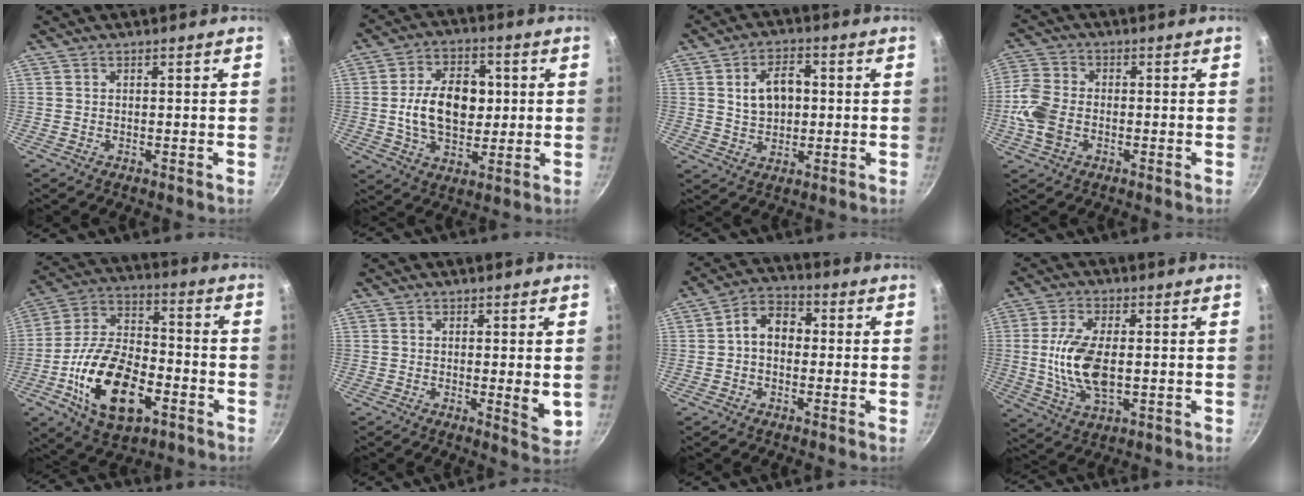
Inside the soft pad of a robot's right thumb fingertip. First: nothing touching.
{"total": 13.9, "force": [0.8, 9.3, 10.3], "torque": [-0.142, 0.005, 0.008]}
{"total": 8.3, "force": [1.1, 5.7, 6.0], "torque": [-0.081, 0.008, 0.019]}
{"total": 7.9, "force": [-2.0, 5.5, 5.4], "torque": [-0.113, 0.014, -0.053]}
{"total": 20.6, "force": [-7.3, 11.2, 15.7], "torque": [-0.276, 0.033, -0.134]}
{"total": 4.3, "force": [0.0, 1.0, 4.2], "torque": [-0.060, -0.017, -0.002]}
{"total": 9.4, "force": [0.7, 6.6, 6.7], "torque": [-0.071, 0.028, -0.003]}
{"total": 11.7, "force": [-0.2, 5.9, 10.1], "torque": [-0.200, -0.002, -0.004]}